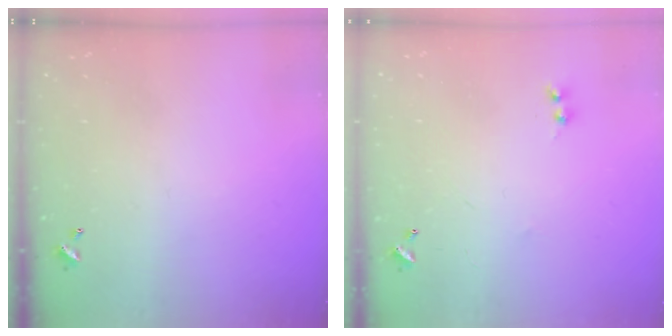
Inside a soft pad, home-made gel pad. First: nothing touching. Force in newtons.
{"total": 2.0, "press": 2.0, "slide": 0.5}